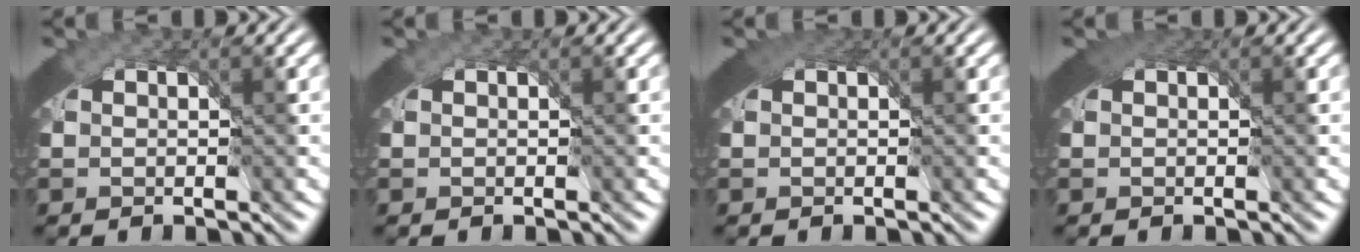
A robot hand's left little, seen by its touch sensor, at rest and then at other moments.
{"total": 0.0}
{"total": 1.5, "force": [0.8, 0.9, 0.9], "torque": [-0.016, -0.001, 0.013]}
{"total": 1.7, "force": [0.9, 0.9, 1.2], "torque": [-0.020, -0.004, 0.016]}